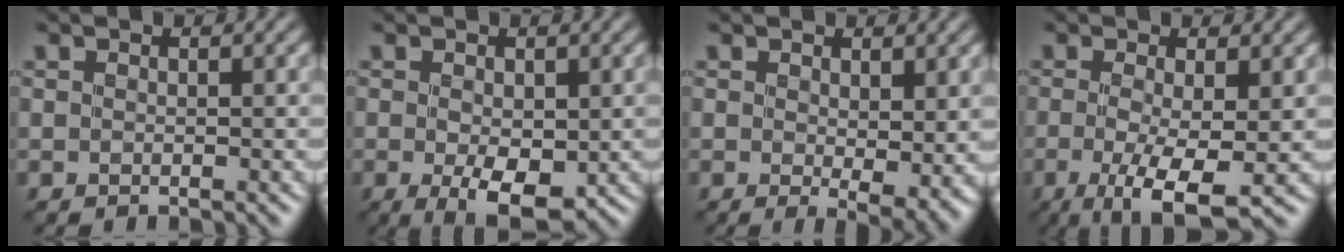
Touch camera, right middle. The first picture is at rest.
{"total": 4.1, "force": [-0.9, 1.9, 3.5], "torque": [-0.062, -0.010, -0.010]}
{"total": 3.4, "force": [1.0, 1.1, 3.1], "torque": [-0.048, -0.013, 0.021]}
{"total": 5.8, "force": [-1.6, 1.3, 5.4], "torque": [-0.104, -0.019, -0.025]}